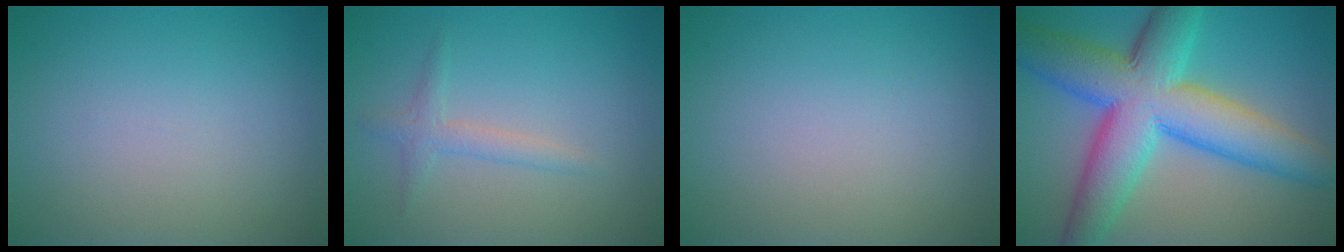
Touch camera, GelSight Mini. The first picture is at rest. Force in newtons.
{"total": 1.7, "press": 1.7, "slide": 0.1}
{"total": 0.0}
{"total": 11.9, "press": 11.9, "slide": 0.1}